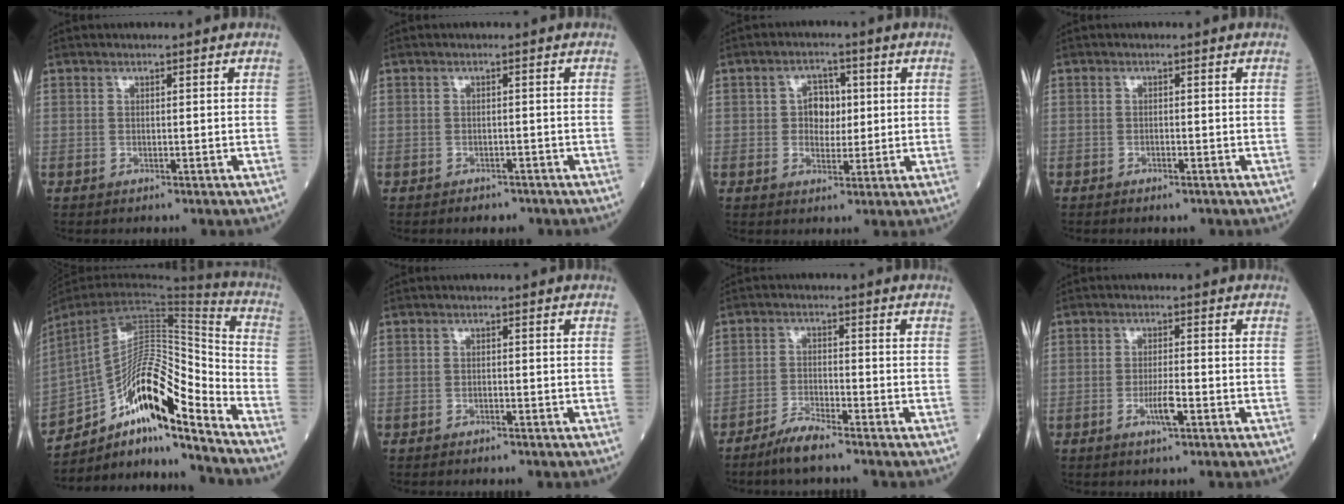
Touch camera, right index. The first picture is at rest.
{"total": 2.9, "force": [-2.4, 1.3, 0.9], "torque": [-0.014, 0.001, -0.026]}
{"total": 4.4, "force": [0.5, 3.2, 3.0], "torque": [-0.042, 0.011, 0.009]}
{"total": 1.5, "force": [-1.1, 0.4, 1.0], "torque": [-0.016, -0.001, -0.012]}
{"total": 18.6, "force": [-12.8, 2.6, 13.2], "torque": [-0.217, 0.028, -0.219]}
{"total": 1.2, "force": [-1.0, 0.3, 0.7], "torque": [-0.013, -0.001, -0.012]}
{"total": 4.1, "force": [-3.6, -0.2, 2.1], "torque": [-0.045, -0.012, -0.074]}
{"total": 3.2, "force": [-1.4, 0.2, 2.9], "torque": [-0.057, -0.002, -0.025]}